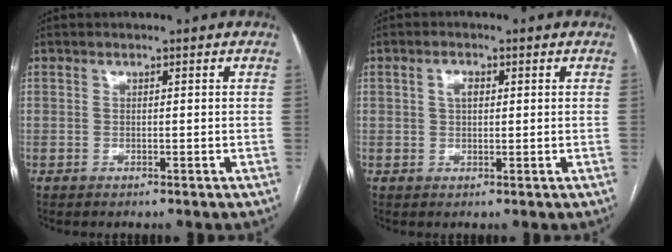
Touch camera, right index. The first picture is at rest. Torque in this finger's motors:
{"motor_torque": [0.21, 0.21, 0.00, 0.03]}